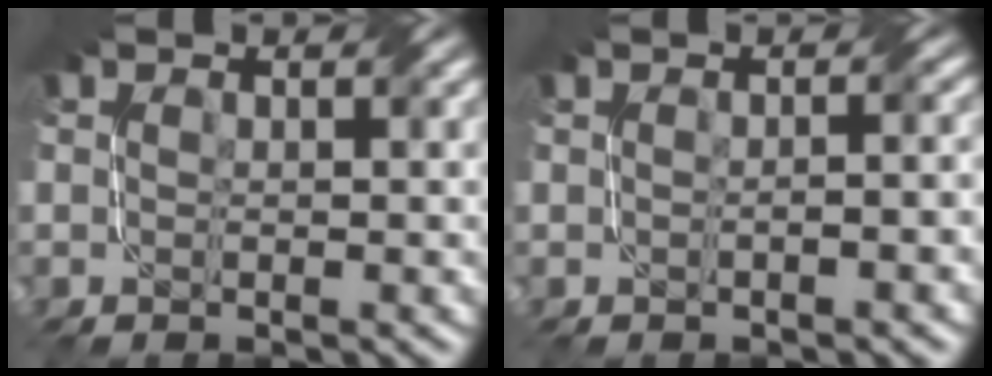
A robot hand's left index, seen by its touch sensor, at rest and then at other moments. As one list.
[{"total": 1.6, "force": [-0.3, 0.6, 1.4], "torque": [-0.014, 0.001, -0.007]}]